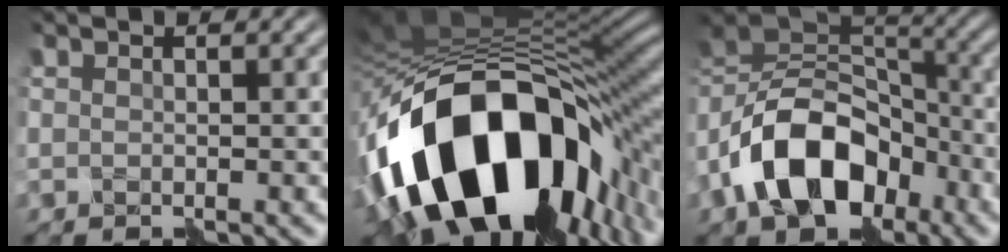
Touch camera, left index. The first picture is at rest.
{"total": 17.6, "force": [-7.3, 10.2, 12.4], "torque": [-0.211, -0.012, -0.117]}
{"total": 11.8, "force": [-5.9, 7.2, 7.3], "torque": [-0.132, 0.010, -0.123]}